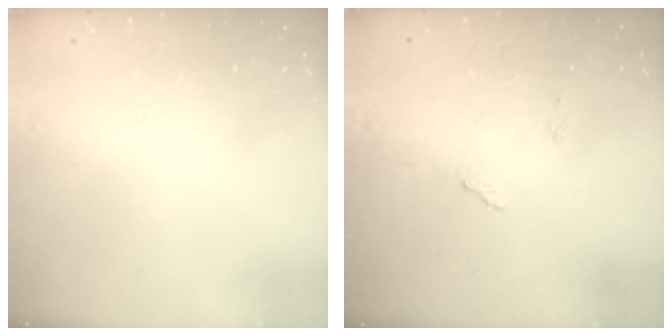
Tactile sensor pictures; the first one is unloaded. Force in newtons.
{"total": 7.3, "press": 7.2, "slide": 0.3}